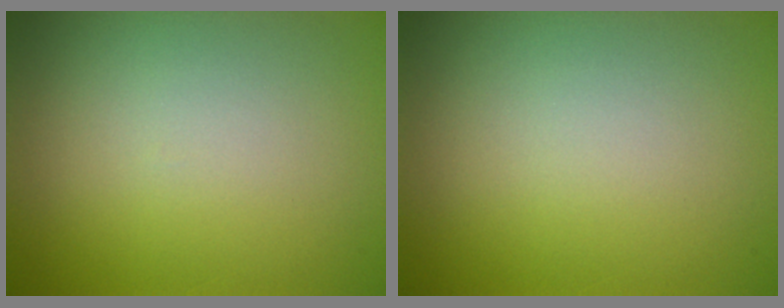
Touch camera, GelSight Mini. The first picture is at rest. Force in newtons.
{"total": 0.0}